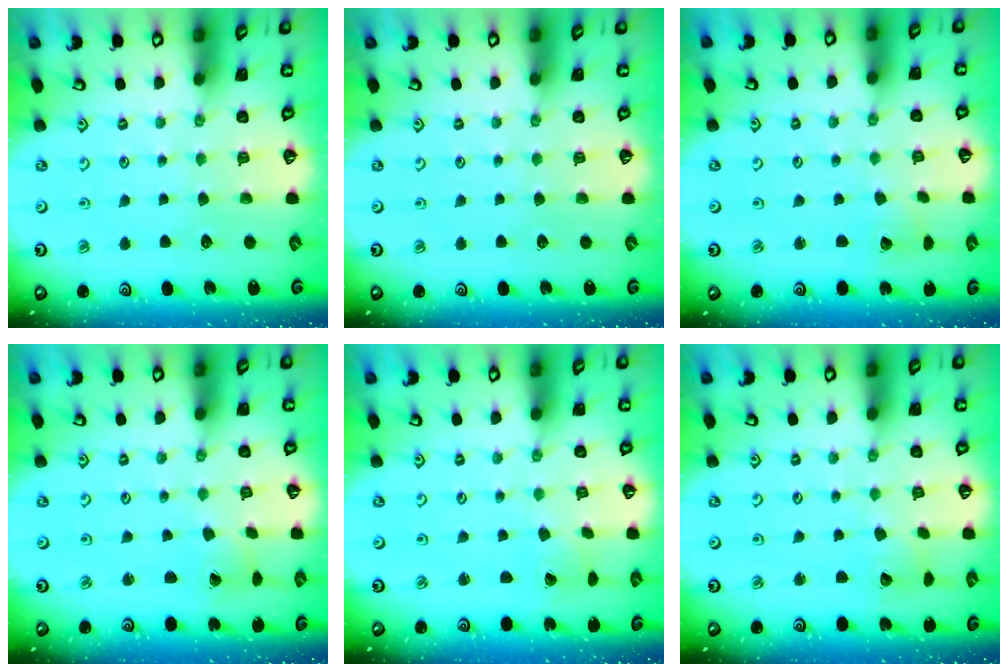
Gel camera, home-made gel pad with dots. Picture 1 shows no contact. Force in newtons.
{"total": 0.0}
{"total": 2.0, "press": 2.0, "slide": 0.3}
{"total": 1.3, "press": 1.2, "slide": 0.2}
{"total": 0.6, "press": 0.6, "slide": 0.1}
{"total": 2.2, "press": 2.2, "slide": 0.3}